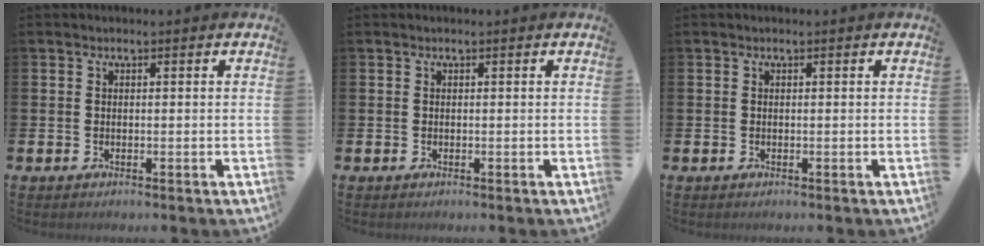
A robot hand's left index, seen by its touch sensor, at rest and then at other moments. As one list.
[{"total": 0.0}, {"total": 0.0}]